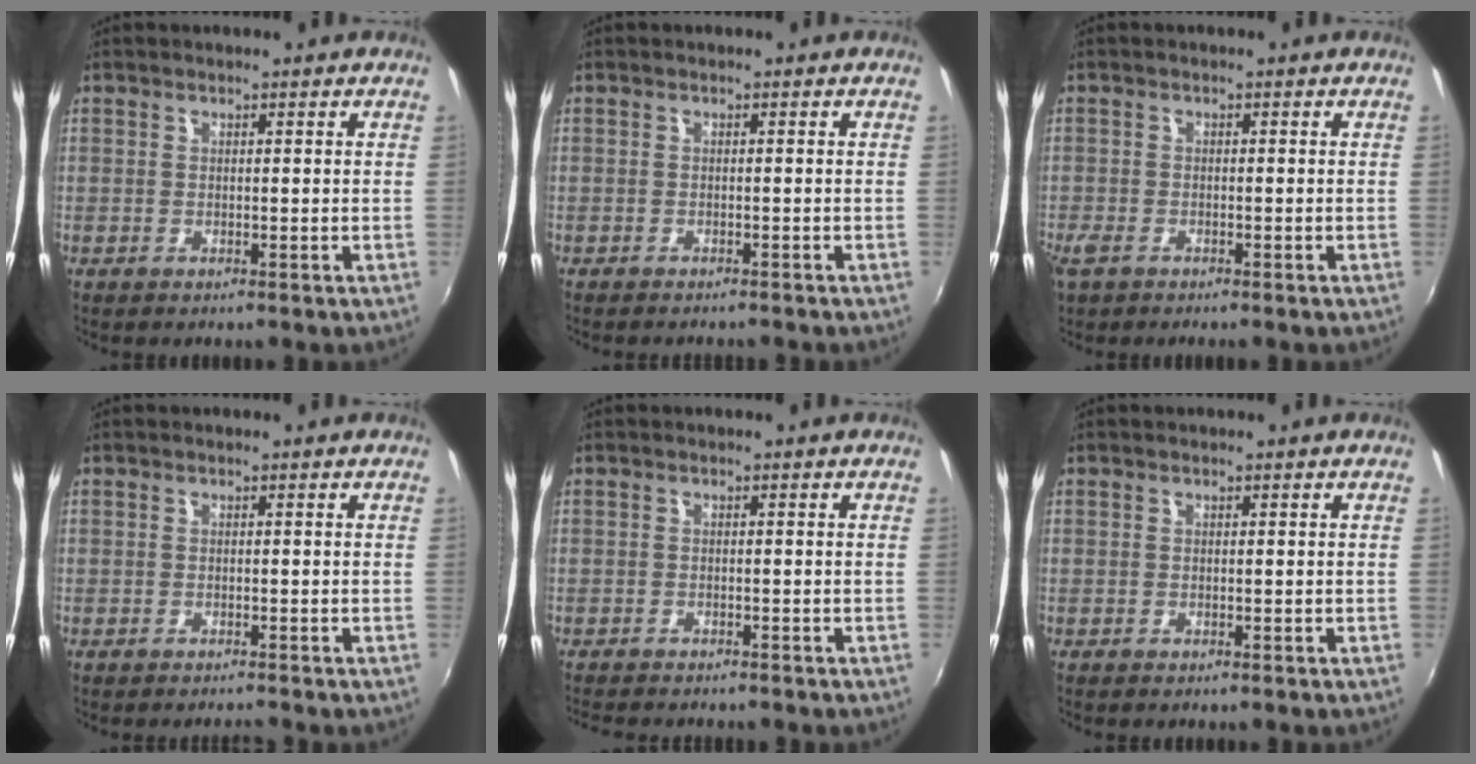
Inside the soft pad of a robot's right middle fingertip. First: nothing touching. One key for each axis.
{"total": 2.5, "fx": -2.4, "fy": 0.3, "fz": 0.9, "tx": -0.023, "ty": -0.012, "tz": -0.038}
{"total": 2.9, "fx": -2.0, "fy": 1.3, "fz": 1.6, "tx": -0.041, "ty": -0.008, "tz": -0.040}
{"total": 1.2, "fx": -1.2, "fy": 0.0, "fz": 0.2, "tx": -0.005, "ty": -0.007, "tz": -0.019}
{"total": 5.3, "fx": -4.8, "fy": 0.7, "fz": 2.0, "tx": -0.048, "ty": -0.018, "tz": -0.079}
{"total": 0.0}